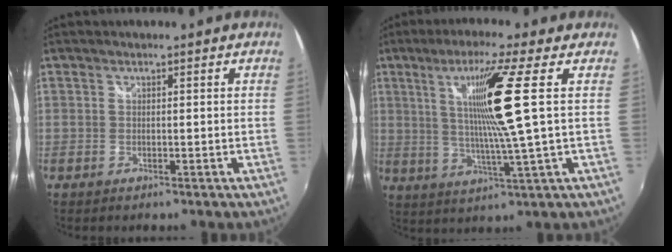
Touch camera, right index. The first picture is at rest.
{"total": 11.9, "force": [3.3, -3.7, 10.8], "torque": [-0.180, -0.015, 0.063]}